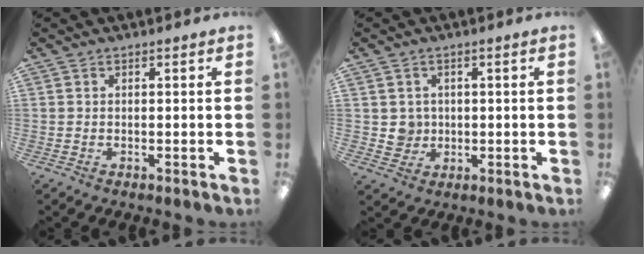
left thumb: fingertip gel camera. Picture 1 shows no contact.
{"total": 3.6, "force": [0.8, 3.5, 0.2], "torque": [-0.007, 0.004, 0.015]}